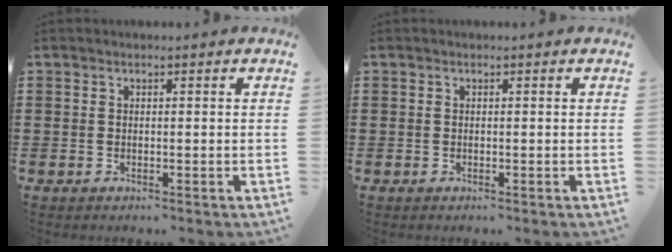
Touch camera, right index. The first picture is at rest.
{"total": 0.0}